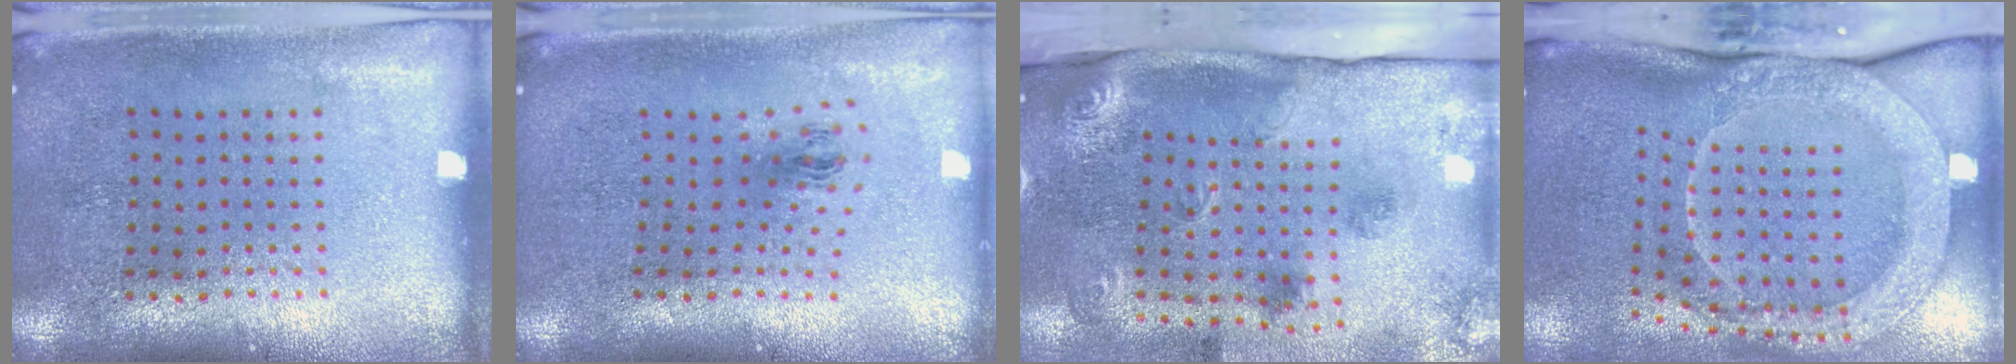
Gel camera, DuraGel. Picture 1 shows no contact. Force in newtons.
{"total": 1.1, "press": 0.4, "slide": 1.0}
{"total": 3.2, "press": 2.1, "slide": 2.4}
{"total": 2.7, "press": 2.3, "slide": 1.5}